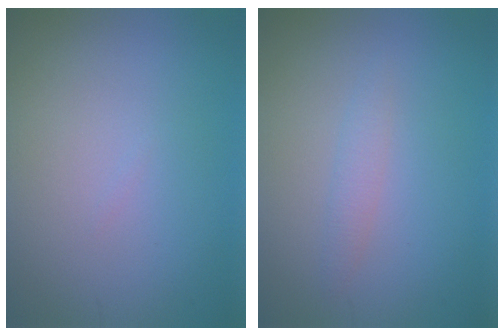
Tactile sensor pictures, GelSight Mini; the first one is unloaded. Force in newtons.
{"total": 1.3, "press": 1.3, "slide": 0.0}